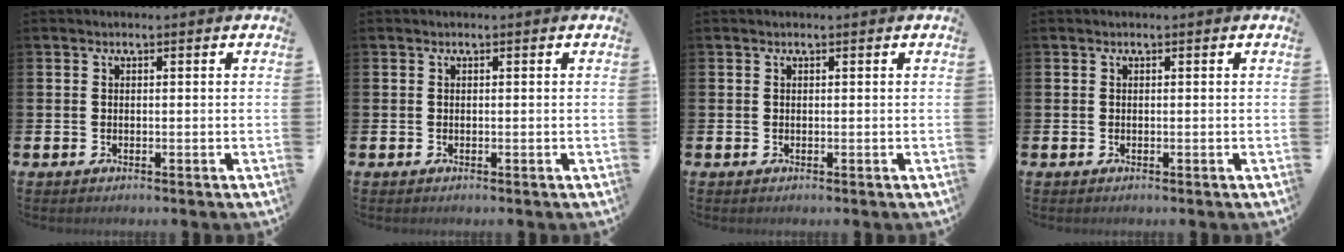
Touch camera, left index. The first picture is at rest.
{"total": 0.0}
{"total": 0.0}
{"total": 0.0}